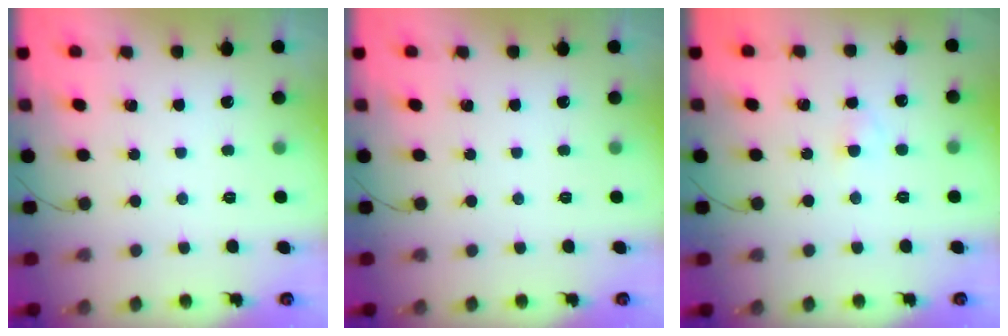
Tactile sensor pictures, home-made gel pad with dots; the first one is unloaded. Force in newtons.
{"total": 0.0}
{"total": 1.8, "press": 1.6, "slide": 0.9}